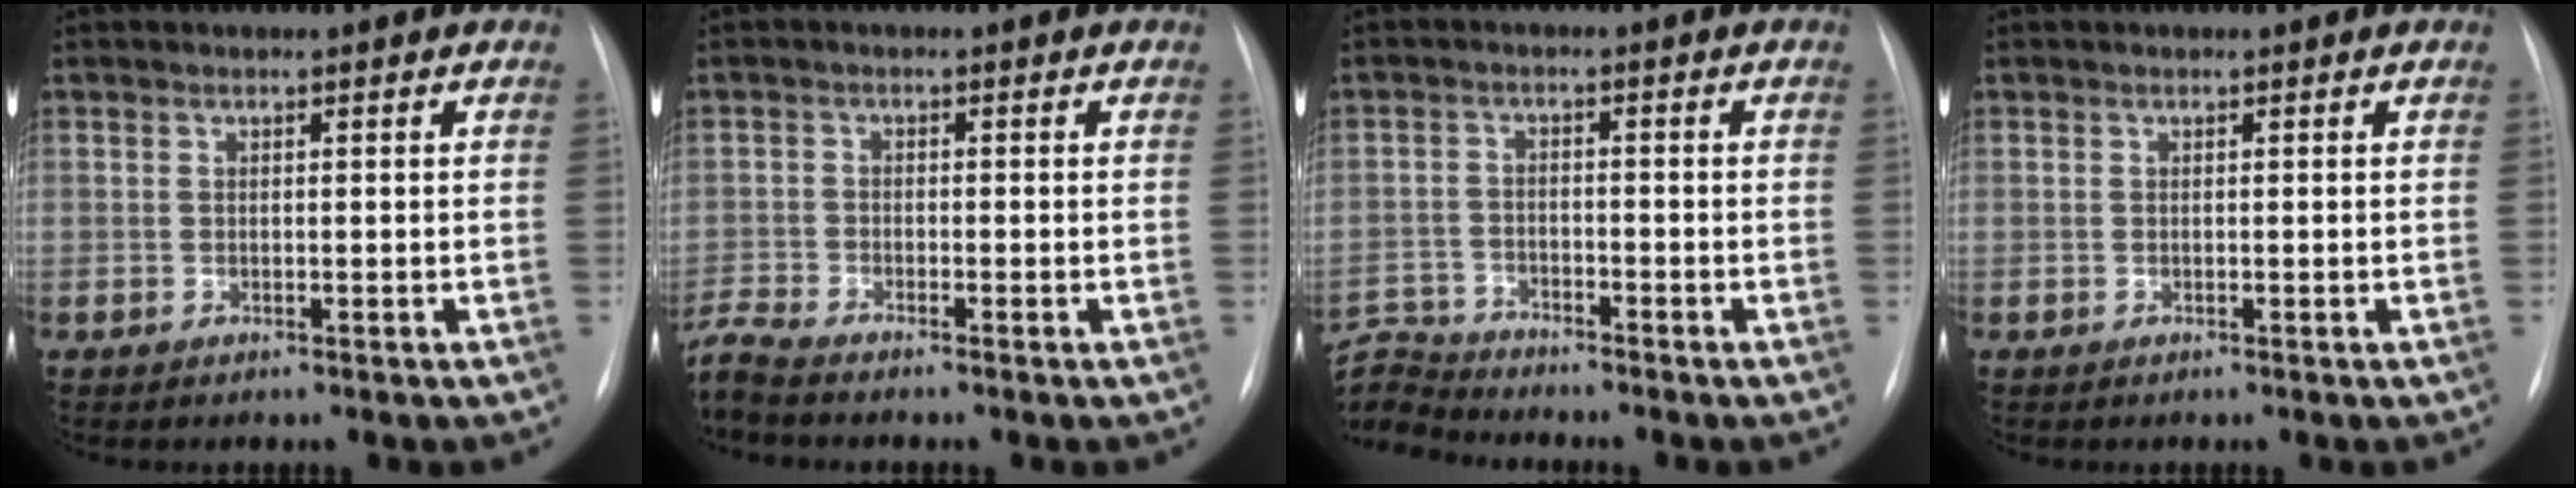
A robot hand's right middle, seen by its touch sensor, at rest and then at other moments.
{"total": 4.4, "force": [-4.2, -0.5, 1.3], "torque": [-0.036, -0.016, -0.086]}
{"total": 7.4, "force": [-7.4, 0.3, -0.5], "torque": [0.001, 0.006, -0.147]}
{"total": 0.0}